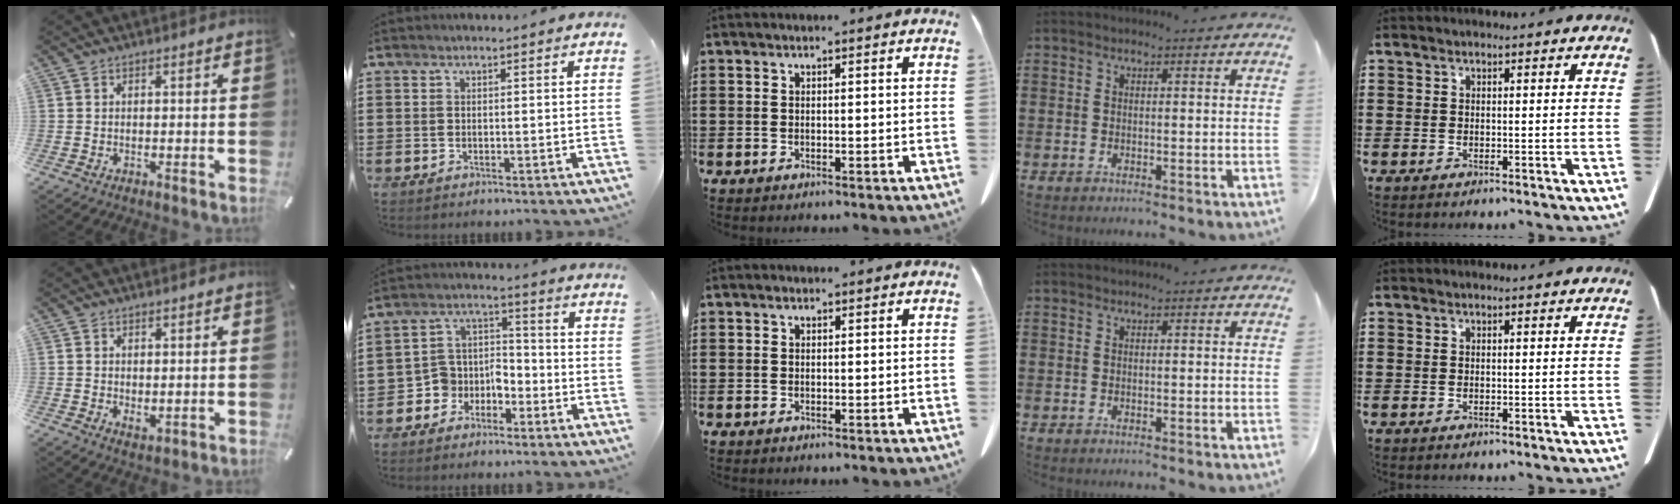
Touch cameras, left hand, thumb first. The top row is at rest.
{"thumb": {"total": 1.8, "force": [0.9, 1.1, 1.0], "torque": [-0.013, -0.003, 0.015]}, "index": {"total": 5.2, "force": [-3.5, 3.9, 0.1], "torque": [-0.024, 0.000, -0.074]}, "middle": {"total": 0.6, "force": [0.3, 0.3, 0.4], "torque": [-0.010, 0.001, 0.006]}}